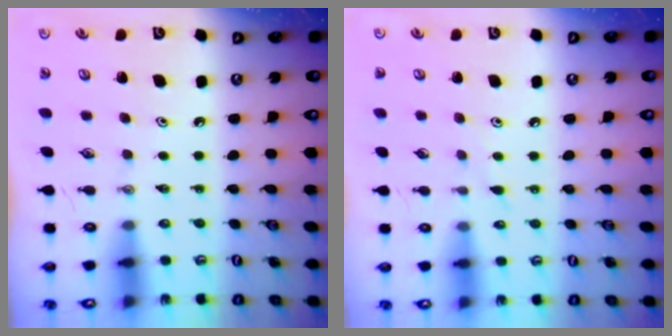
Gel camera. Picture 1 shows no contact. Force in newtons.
{"total": 3.5, "press": 3.5, "slide": 0.4}